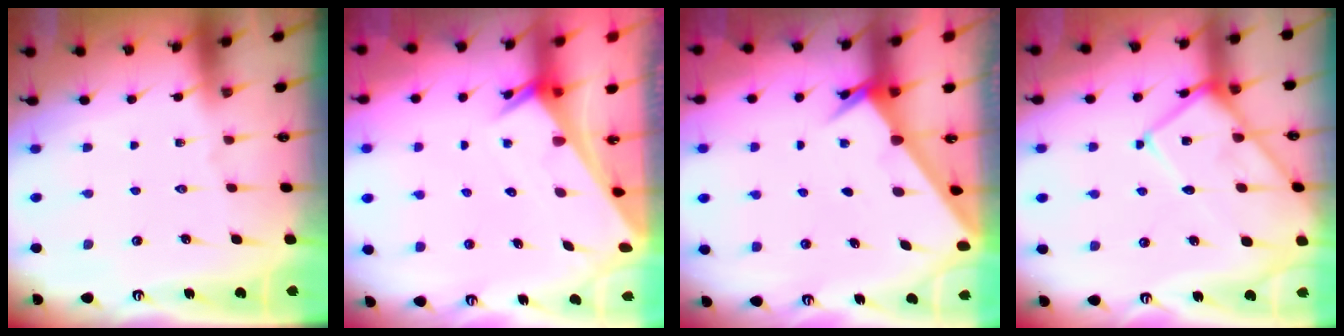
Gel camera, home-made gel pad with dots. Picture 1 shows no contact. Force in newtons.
{"total": 2.7, "press": 2.7, "slide": 0.1}
{"total": 2.5, "press": 2.5, "slide": 0.3}
{"total": 13.2, "press": 13.1, "slide": 1.2}